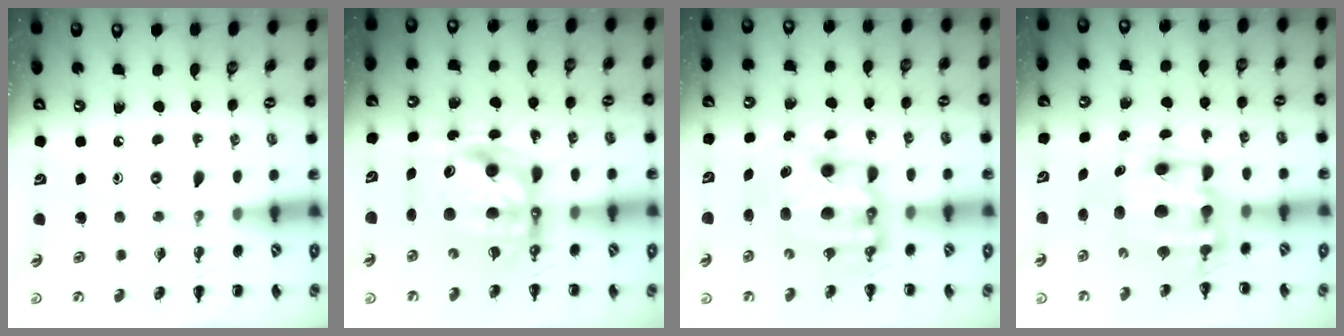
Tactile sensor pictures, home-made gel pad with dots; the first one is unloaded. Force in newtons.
{"total": 12.9, "press": 12.4, "slide": 3.5}
{"total": 11.0, "press": 10.5, "slide": 3.1}
{"total": 9.8, "press": 9.5, "slide": 2.4}